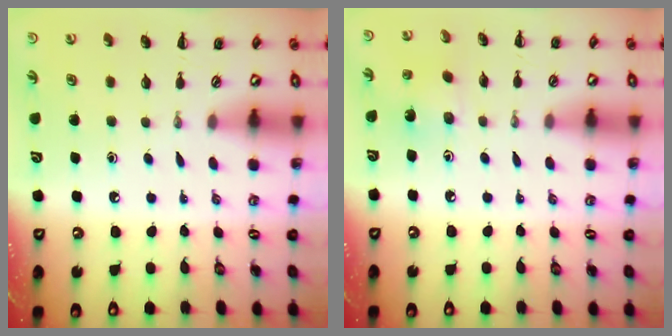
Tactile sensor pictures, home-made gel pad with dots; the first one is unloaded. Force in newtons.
{"total": 1.7, "press": 1.7, "slide": 0.5}